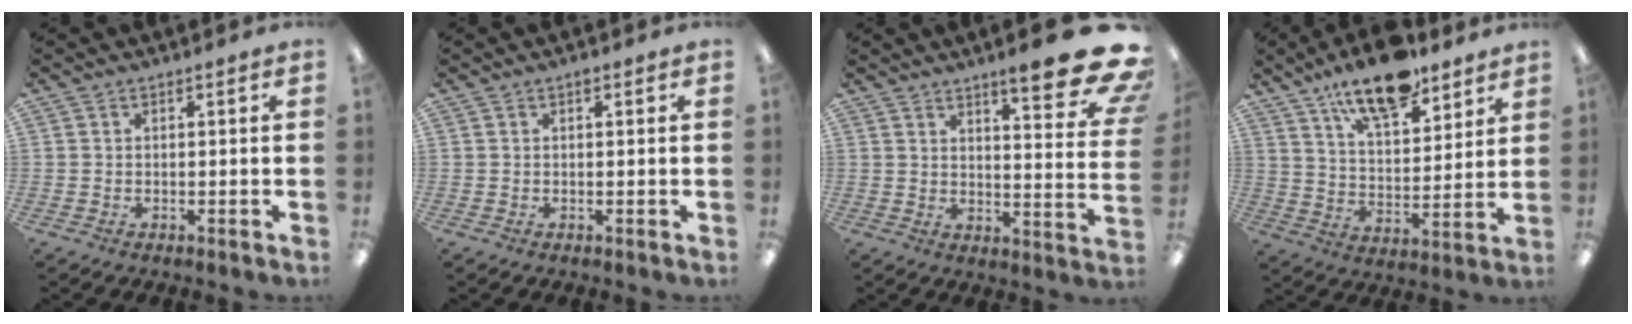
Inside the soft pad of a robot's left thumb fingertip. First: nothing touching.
{"total": 0.7, "force": [0.5, 0.2, 0.5], "torque": [-0.003, 0.001, 0.006]}
{"total": 15.7, "force": [10.9, 3.3, 10.8], "torque": [-0.142, -0.081, 0.174]}
{"total": 15.5, "force": [11.6, 6.0, 8.4], "torque": [-0.128, -0.060, 0.198]}